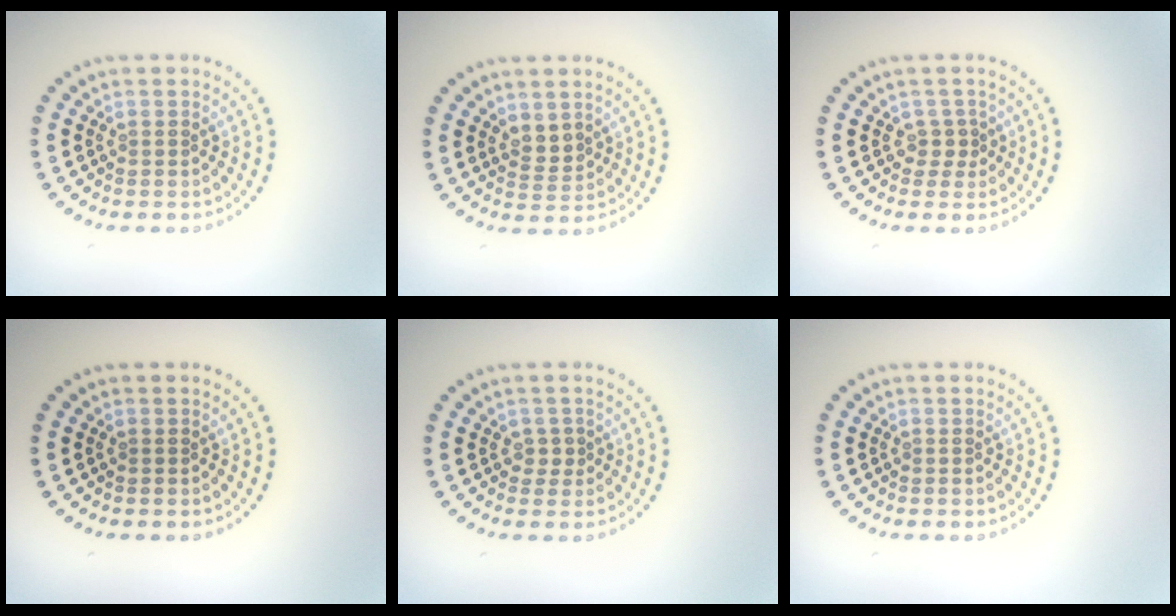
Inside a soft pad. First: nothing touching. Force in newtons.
{"total": 1.7, "press": 1.3, "slide": 1.0}
{"total": 1.3, "press": 0.9, "slide": 0.9}
{"total": 0.0}
{"total": 1.0, "press": 0.9, "slide": 0.6}
{"total": 0.0}